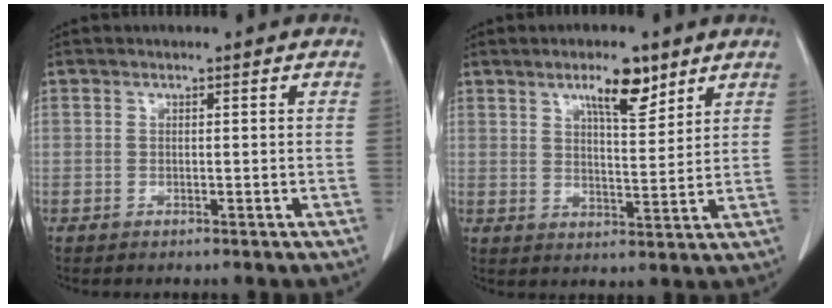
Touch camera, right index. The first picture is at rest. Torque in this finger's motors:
{"motor_torque": [0.29, 0.27, 0.11, 0.05]}